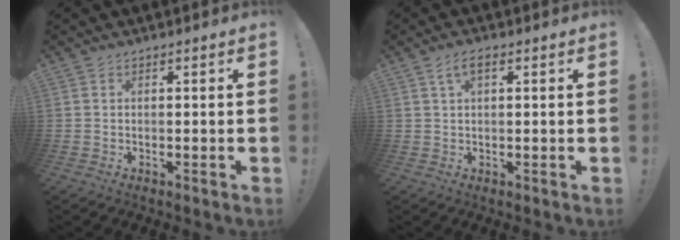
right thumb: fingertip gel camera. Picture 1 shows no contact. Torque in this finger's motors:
{"motor_torque": [0.01, 0.01, 0.06, 0.12, 0.00]}